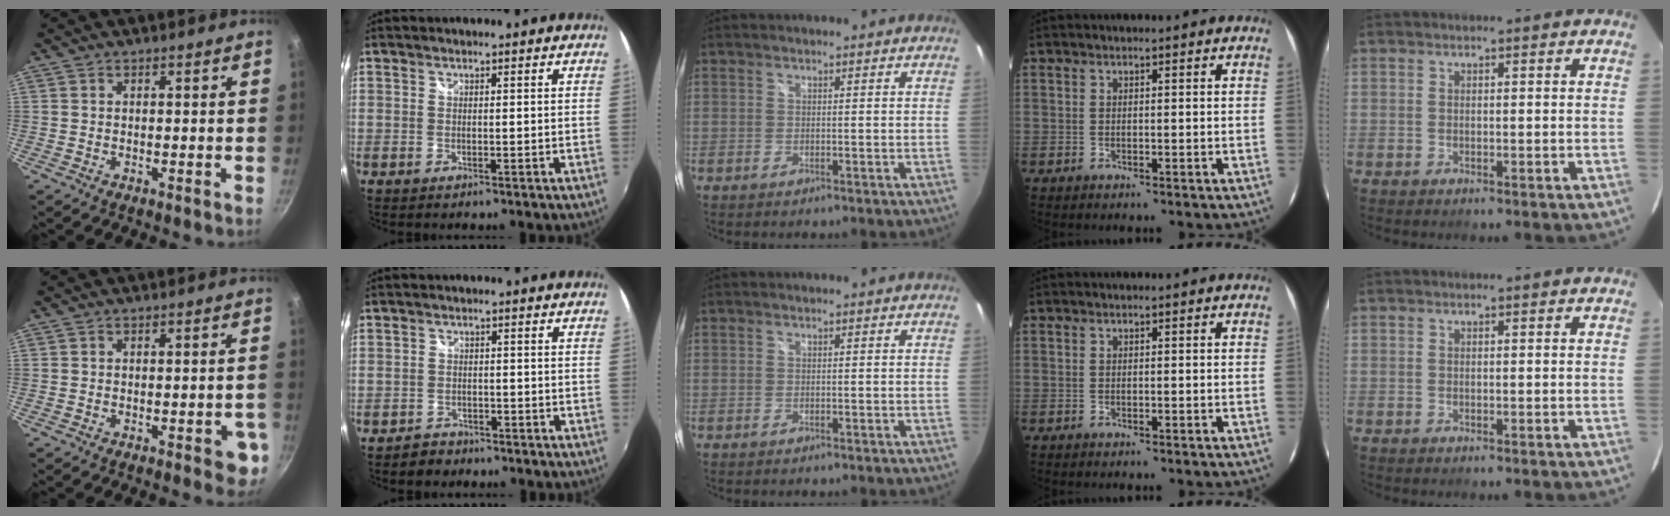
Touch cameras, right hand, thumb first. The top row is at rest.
{"thumb": {"total": 5.7, "force": [-2.3, 2.3, 4.8], "torque": [-0.041, 0.011, -0.026]}, "index": {"total": 2.8, "force": [-2.0, 2.0, -0.2], "torque": [-0.002, 0.009, -0.031]}}